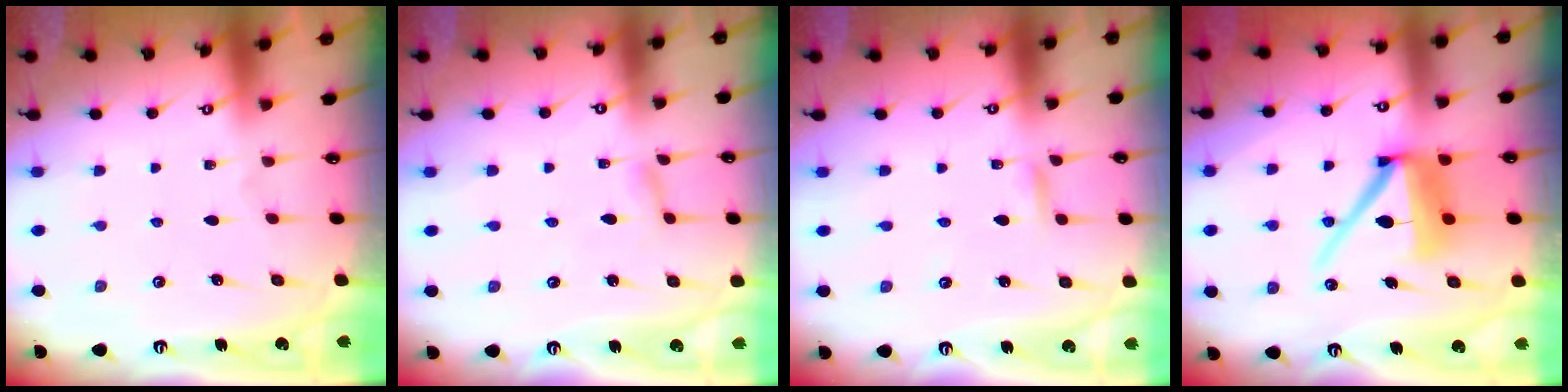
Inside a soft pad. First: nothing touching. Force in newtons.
{"total": 2.3, "press": 2.3, "slide": 0.3}
{"total": 1.9, "press": 1.9, "slide": 0.1}
{"total": 13.0, "press": 13.0, "slide": 1.2}